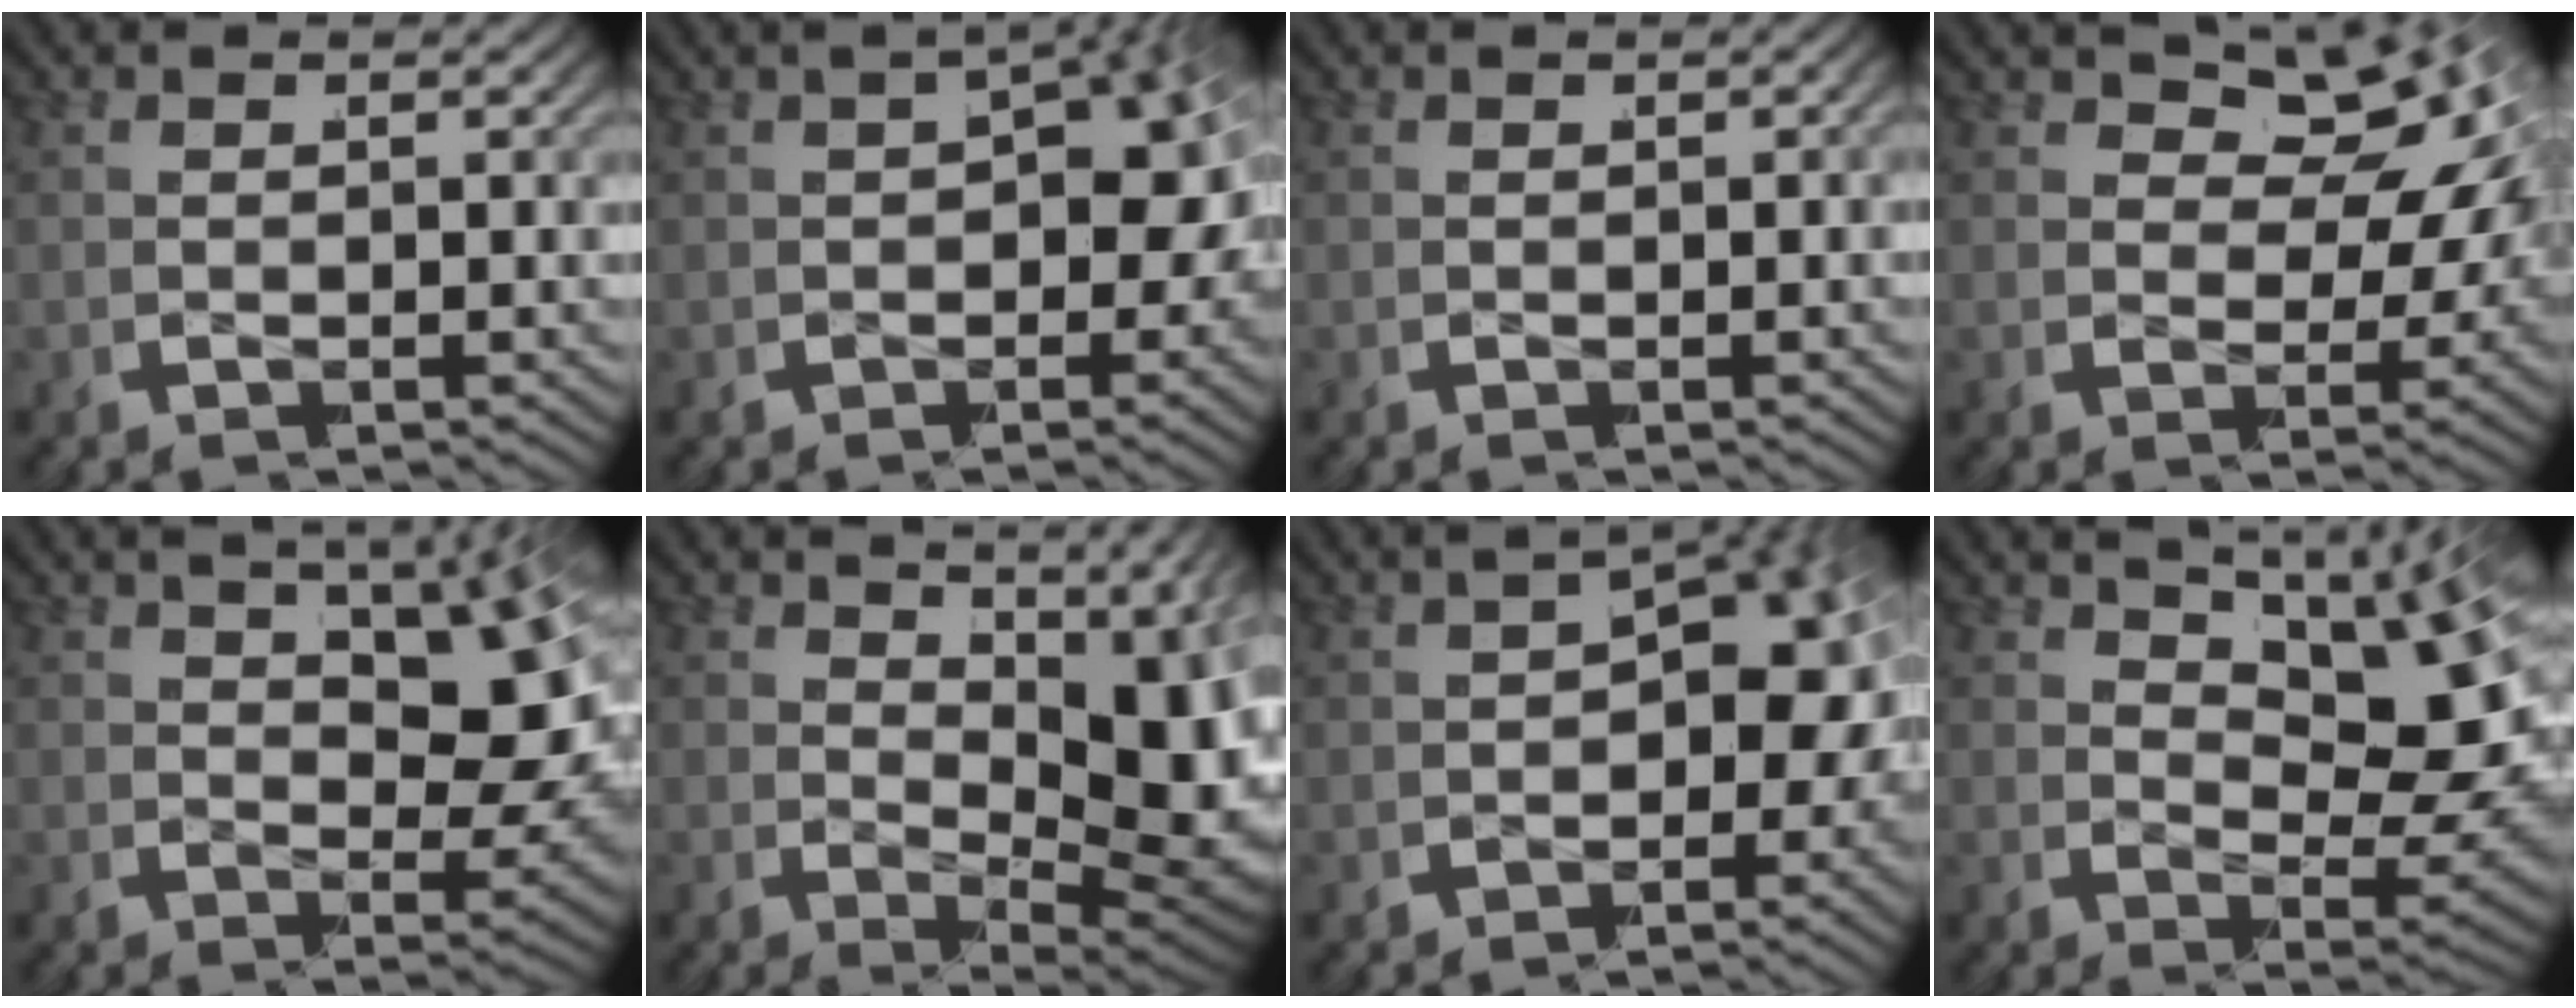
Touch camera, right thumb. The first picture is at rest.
{"total": 9.3, "force": [-0.8, 5.1, 7.8], "torque": [-0.101, -0.011, -0.002]}
{"total": 0.0}
{"total": 10.3, "force": [2.2, 6.3, 7.8], "torque": [-0.096, 0.000, 0.032]}
{"total": 7.8, "force": [1.0, 3.4, 6.9], "torque": [-0.093, -0.008, 0.025]}
{"total": 10.7, "force": [-0.6, 4.9, 9.5], "torque": [-0.154, -0.026, 0.015]}
{"total": 10.7, "force": [-0.9, 6.6, 8.3], "torque": [-0.113, -0.014, -0.008]}
{"total": 11.4, "force": [0.8, 5.5, 9.9], "torque": [-0.148, -0.008, 0.029]}